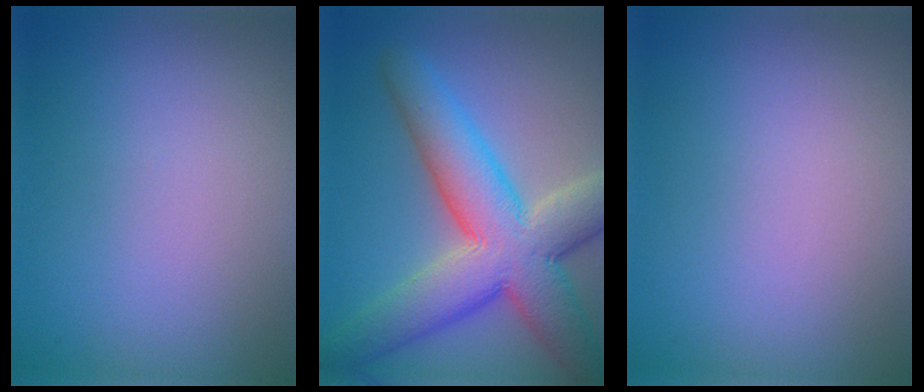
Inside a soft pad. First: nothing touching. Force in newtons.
{"total": 10.9, "press": 10.9, "slide": 0.6}
{"total": 0.0}